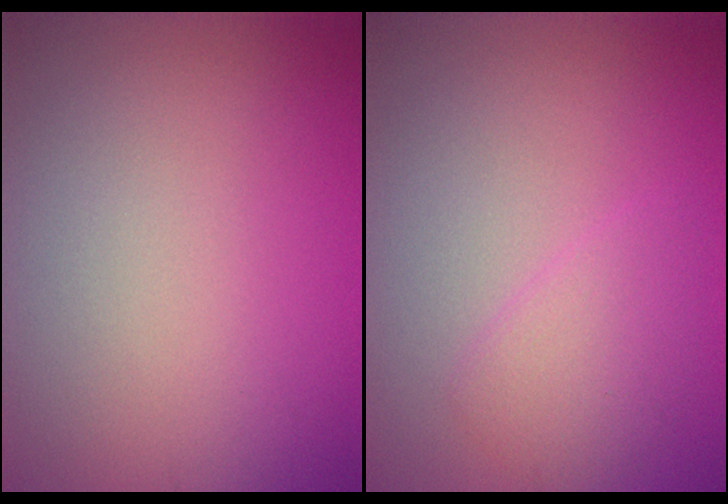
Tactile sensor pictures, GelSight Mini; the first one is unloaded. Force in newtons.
{"total": 2.3, "press": 2.3, "slide": 0.2}